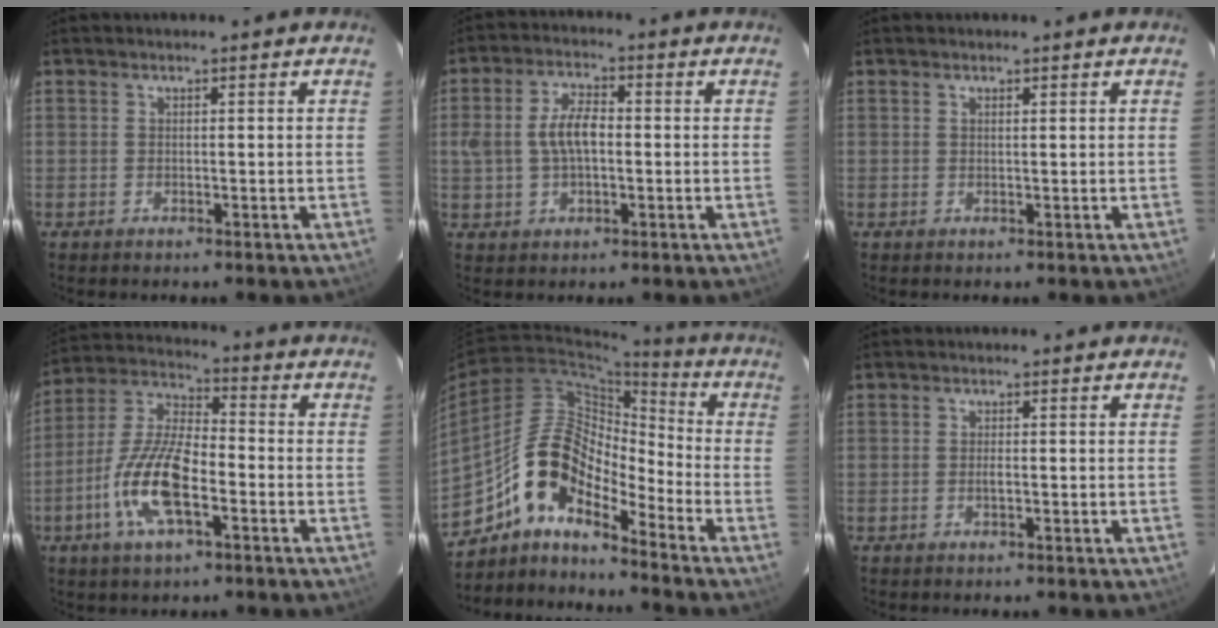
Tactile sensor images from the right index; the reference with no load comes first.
{"total": 7.0, "force": [-0.1, 3.9, 5.9], "torque": [-0.115, 0.012, 0.003]}
{"total": 0.5, "force": [0.4, 0.1, 0.3], "torque": [-0.006, 0.001, 0.007]}
{"total": 13.7, "force": [-5.0, 5.0, 11.8], "torque": [-0.252, -0.002, -0.101]}
{"total": 12.6, "force": [-9.3, 4.4, 7.3], "torque": [-0.126, 0.019, -0.191]}
{"total": 0.9, "force": [-0.2, 0.3, 0.8], "torque": [-0.018, 0.000, -0.004]}